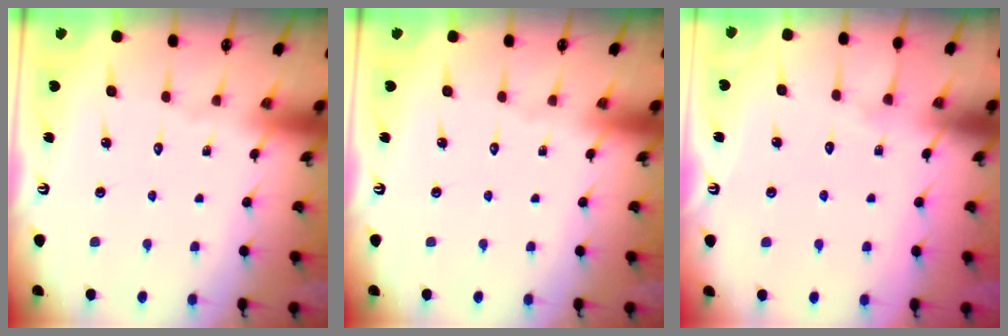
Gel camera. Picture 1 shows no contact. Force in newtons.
{"total": 0.0}
{"total": 2.9, "press": 2.9, "slide": 0.3}